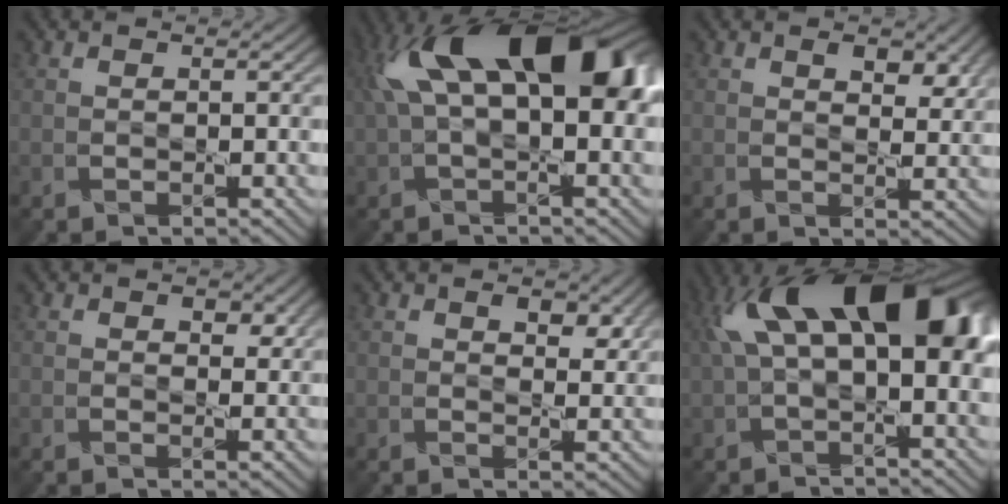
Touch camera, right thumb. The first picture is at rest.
{"total": 15.7, "force": [4.4, 8.0, 12.8], "torque": [-0.205, 0.004, 0.076]}
{"total": 3.7, "force": [2.0, 2.0, 2.5], "torque": [-0.044, -0.010, 0.034]}
{"total": 2.1, "force": [1.0, 1.2, 1.3], "torque": [-0.017, -0.007, 0.018]}
{"total": 3.3, "force": [1.7, 1.7, 2.2], "torque": [-0.036, -0.009, 0.030]}
{"total": 14.1, "force": [3.9, 6.7, 11.8], "torque": [-0.194, 0.006, 0.069]}